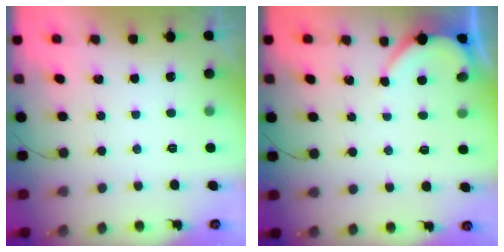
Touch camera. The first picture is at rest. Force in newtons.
{"total": 2.9, "press": 2.9, "slide": 0.4}